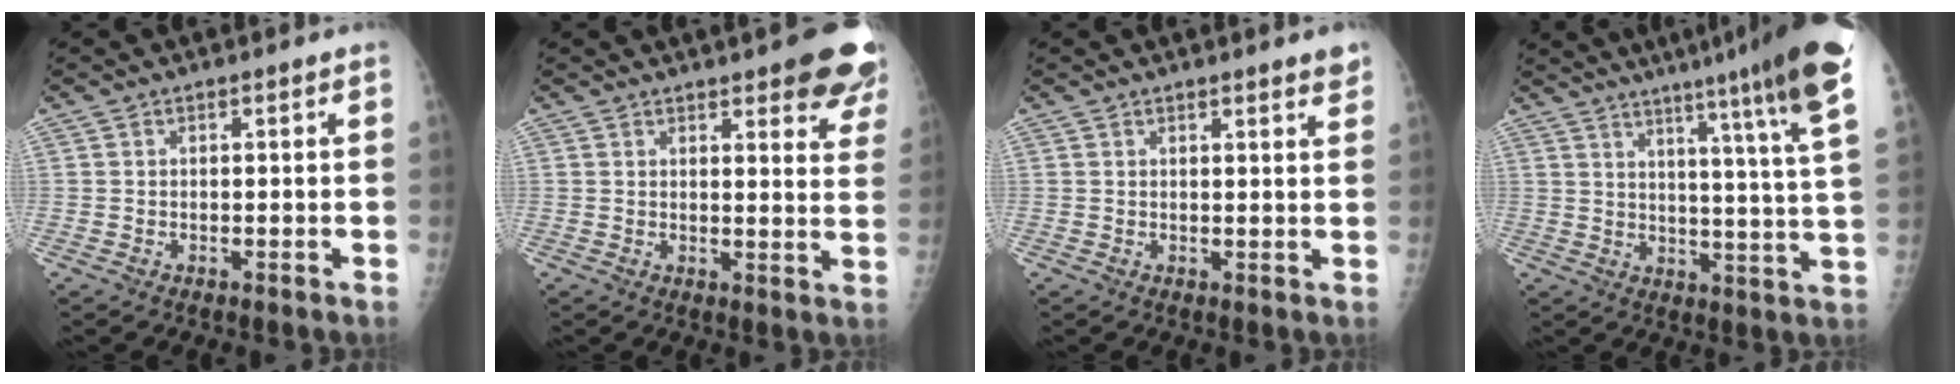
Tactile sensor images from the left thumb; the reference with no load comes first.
{"total": 12.7, "force": [9.0, 3.7, 8.3], "torque": [-0.063, -0.041, 0.092]}
{"total": 2.8, "force": [2.3, 0.2, 1.7], "torque": [-0.016, -0.011, 0.027]}
{"total": 21.0, "force": [14.4, -0.1, 15.2], "torque": [-0.199, -0.075, 0.180]}